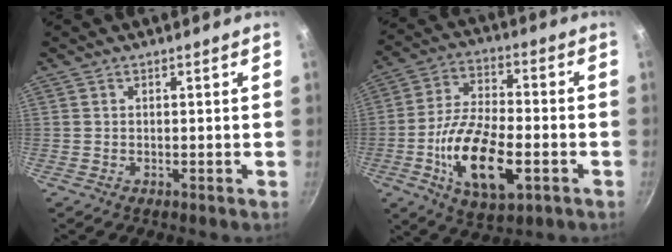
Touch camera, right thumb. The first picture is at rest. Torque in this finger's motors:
{"motor_torque": [0.06, 1.07, 1.10, 0.06, 0.23]}